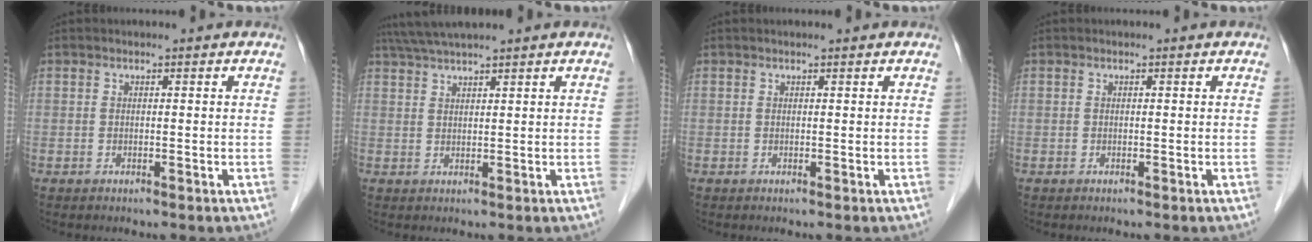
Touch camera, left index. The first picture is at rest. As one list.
[{"total": 5.3, "force": [4.6, -0.8, 2.6], "torque": [-0.051, 0.029, 0.088]}, {"total": 0.9, "force": [0.8, 0.0, 0.4], "torque": [-0.007, 0.007, 0.012]}, {"total": 0.0}]